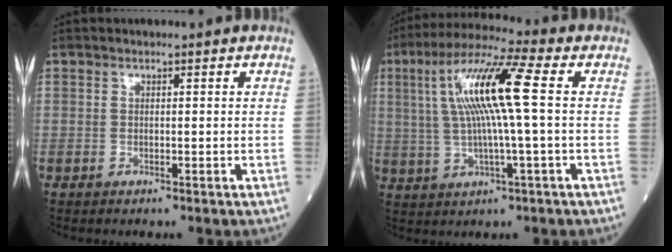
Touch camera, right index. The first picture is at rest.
{"total": 13.0, "force": [2.2, 0.2, 12.8], "torque": [-0.252, 0.021, 0.037]}